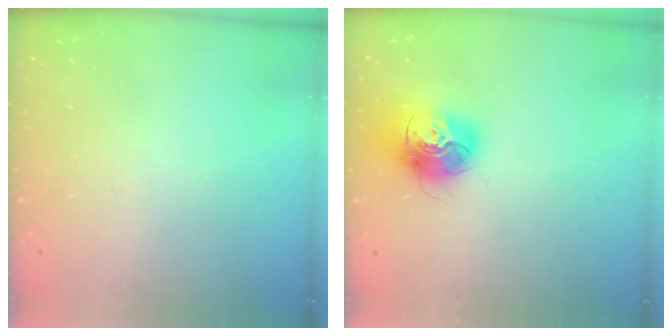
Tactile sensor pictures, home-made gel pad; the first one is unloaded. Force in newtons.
{"total": 15.7, "press": 15.6, "slide": 1.6}